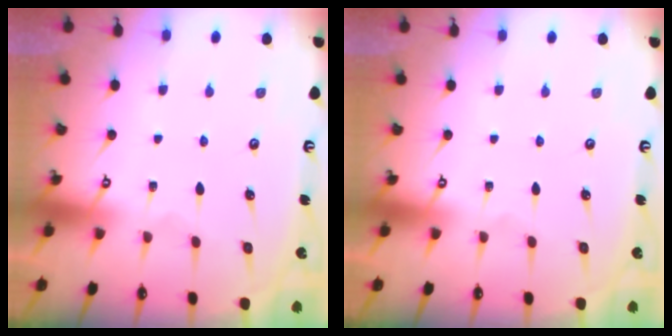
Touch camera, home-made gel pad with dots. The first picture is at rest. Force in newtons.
{"total": 0.0}